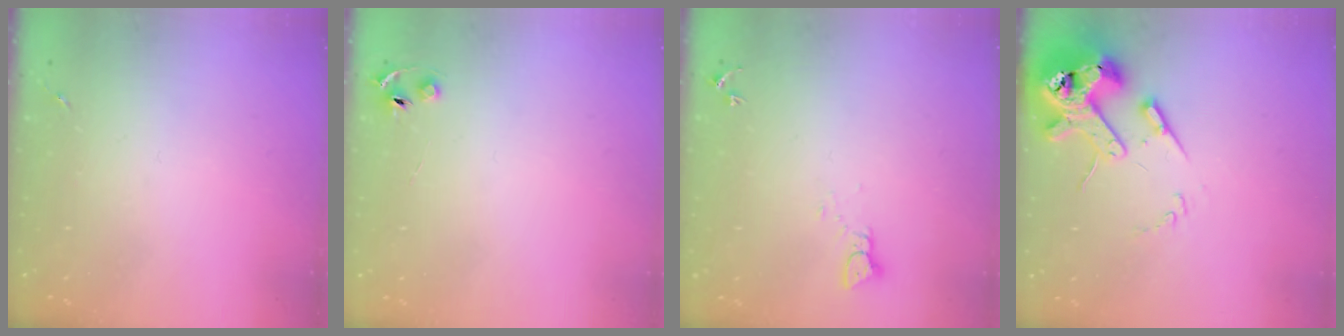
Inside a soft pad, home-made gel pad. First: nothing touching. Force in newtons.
{"total": 4.0, "press": 3.9, "slide": 0.4}
{"total": 2.4, "press": 2.4, "slide": 0.2}
{"total": 14.6, "press": 14.5, "slide": 2.0}